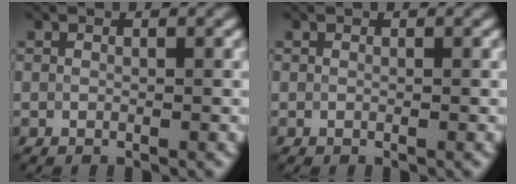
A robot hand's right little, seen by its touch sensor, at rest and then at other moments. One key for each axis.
{"total": 0.0}